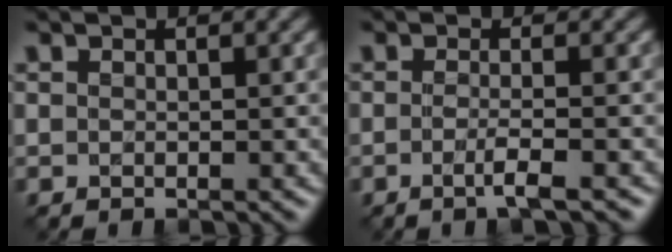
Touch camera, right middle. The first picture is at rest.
{"total": 2.4, "force": [-0.9, 0.4, 2.2], "torque": [-0.032, 0.000, -0.023]}